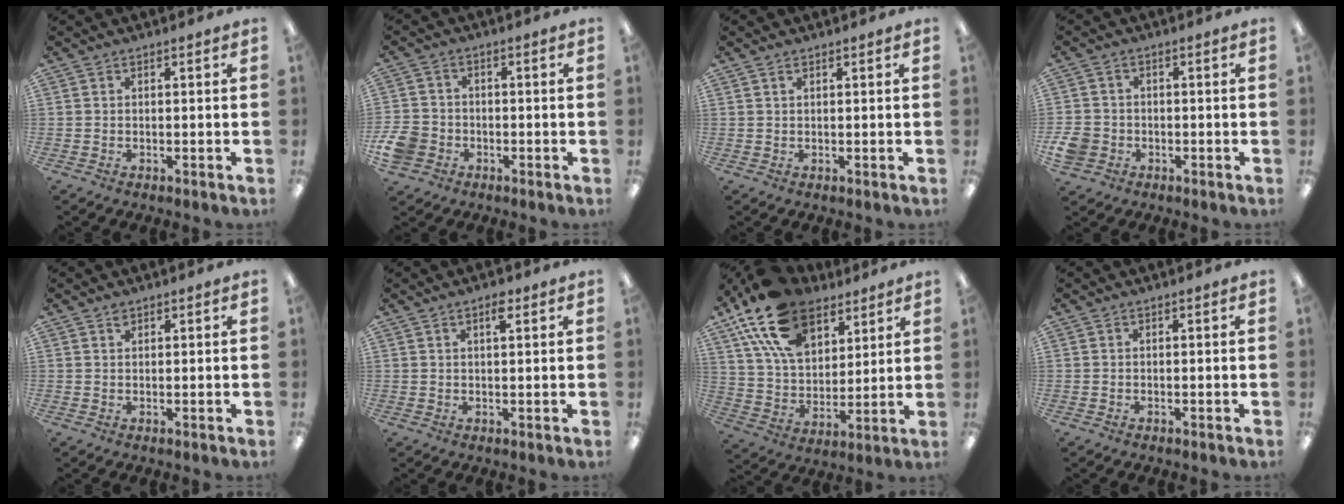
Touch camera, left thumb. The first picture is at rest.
{"total": 6.8, "force": [-2.5, 5.5, 3.1], "torque": [-0.083, 0.017, -0.048]}
{"total": 0.9, "force": [0.6, 0.4, 0.5], "torque": [-0.013, 0.002, 0.010]}
{"total": 4.8, "force": [-1.7, 4.1, 1.8], "torque": [-0.050, 0.007, -0.033]}
{"total": 1.2, "force": [0.9, 0.6, 0.4], "torque": [-0.010, -0.001, 0.018]}
{"total": 2.7, "force": [1.8, 0.8, 1.9], "torque": [-0.026, -0.003, 0.027]}
{"total": 20.9, "force": [12.6, 12.1, 11.4], "torque": [-0.220, -0.049, 0.230]}
{"total": 0.0}